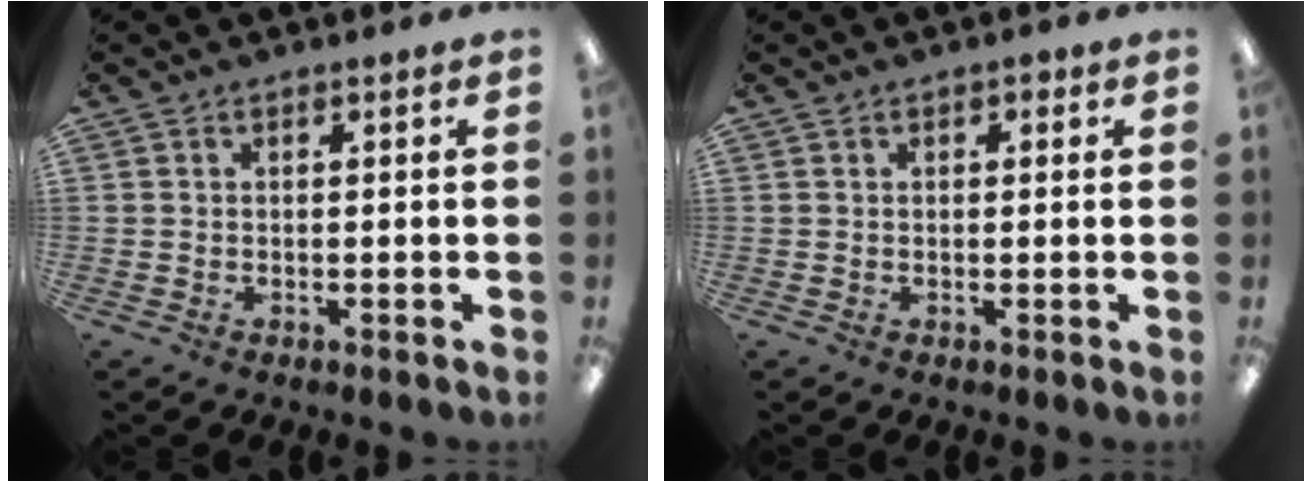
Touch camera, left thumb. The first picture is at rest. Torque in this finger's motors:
{"motor_torque": [-0.20, 0.04, -0.13, -0.16, 0.06]}